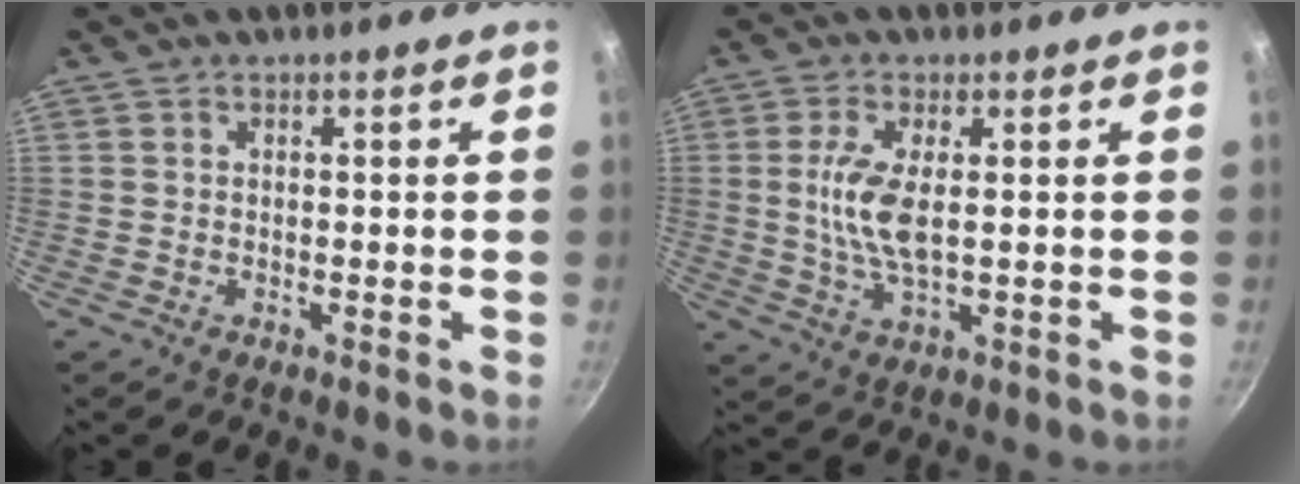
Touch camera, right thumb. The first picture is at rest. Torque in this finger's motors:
{"motor_torque": [0.49, 0.25, 0.90, -0.28, 0.07]}